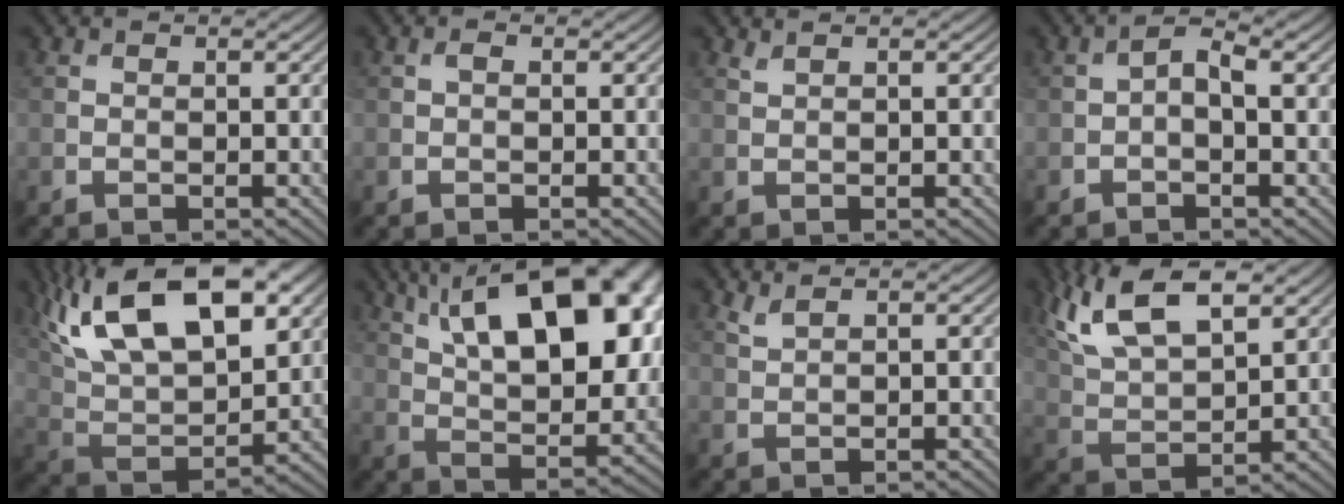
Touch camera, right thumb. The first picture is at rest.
{"total": 0.6, "force": [0.1, 0.4, 0.5], "torque": [-0.010, 0.002, 0.001]}
{"total": 0.6, "force": [0.6, 0.0, 0.2], "torque": [-0.008, 0.003, 0.014]}
{"total": 2.4, "force": [-0.1, 1.0, 2.1], "torque": [-0.039, 0.006, -0.005]}
{"total": 17.8, "force": [9.4, 8.2, 12.8], "torque": [-0.250, 0.026, 0.148]}
{"total": 20.8, "force": [8.8, 9.8, 16.1], "torque": [-0.248, 0.045, 0.130]}
{"total": 1.3, "force": [1.1, 0.2, 0.7], "torque": [-0.021, 0.005, 0.027]}
{"total": 11.7, "force": [7.0, 4.5, 8.2], "torque": [-0.191, 0.015, 0.132]}